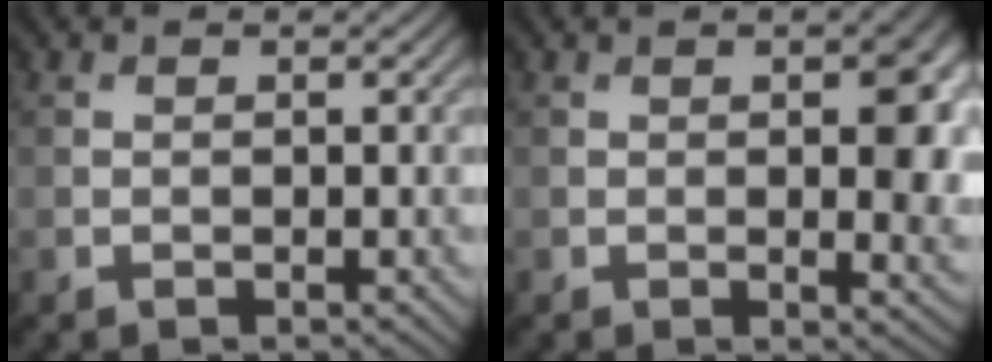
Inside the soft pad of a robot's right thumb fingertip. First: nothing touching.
{"total": 6.0, "force": [0.5, 2.3, 5.5], "torque": [-0.074, -0.005, 0.013]}